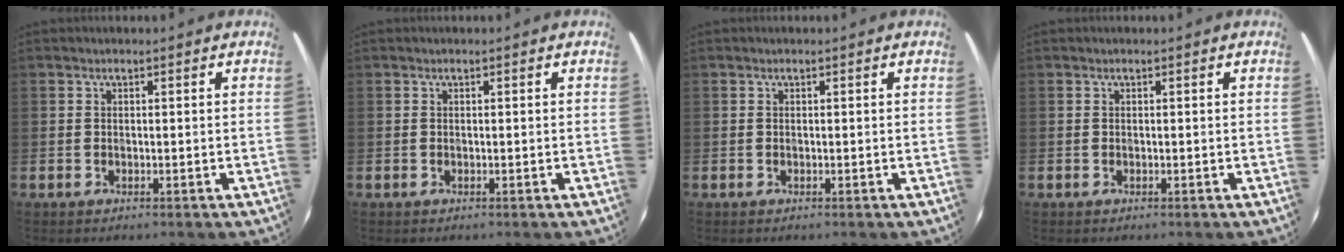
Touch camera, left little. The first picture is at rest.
{"total": 0.0}
{"total": 0.0}
{"total": 0.0}